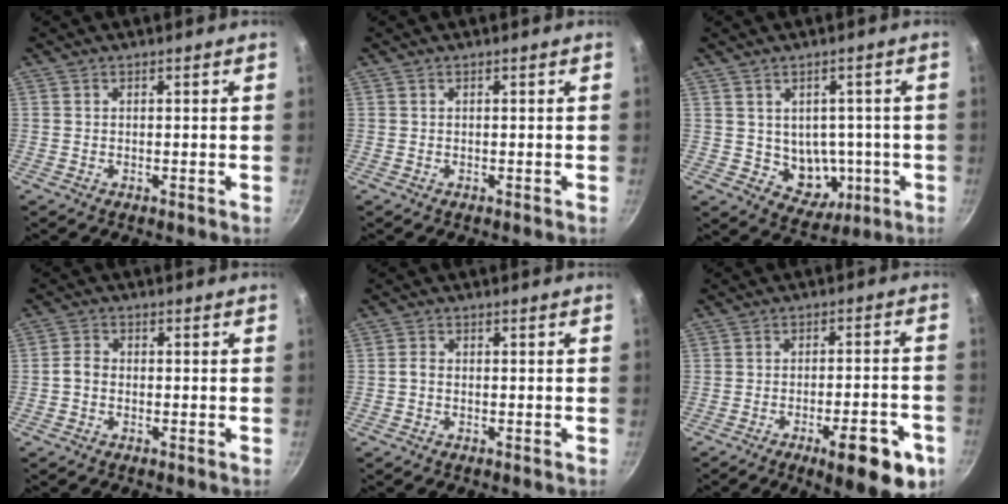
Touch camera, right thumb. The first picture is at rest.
{"total": 0.0}
{"total": 7.9, "force": [-0.7, 6.4, 4.5], "torque": [-0.023, 0.002, 0.011]}
{"total": 2.6, "force": [-0.7, 2.0, 1.6], "torque": [-0.025, 0.009, -0.020]}
{"total": 1.4, "force": [-0.4, 0.9, 0.9], "torque": [-0.017, 0.002, -0.010]}
{"total": 13.0, "force": [-6.5, 3.6, 10.6], "torque": [-0.128, 0.026, -0.085]}